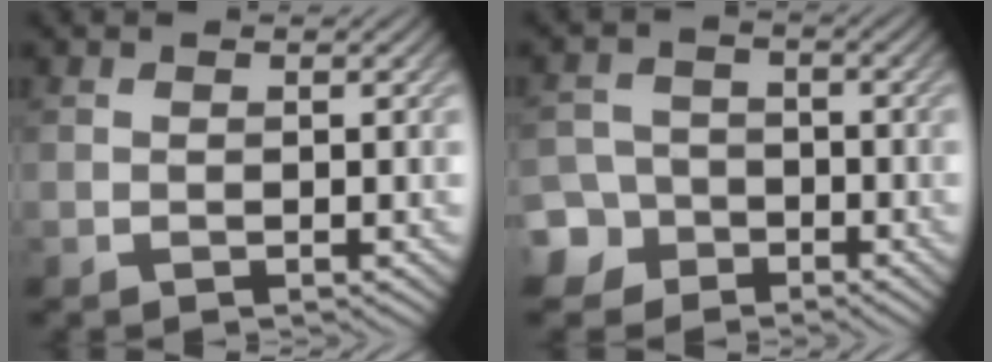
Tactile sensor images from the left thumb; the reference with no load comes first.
{"total": 6.4, "force": [-3.8, 5.1, 1.3], "torque": [-0.027, -0.013, -0.090]}